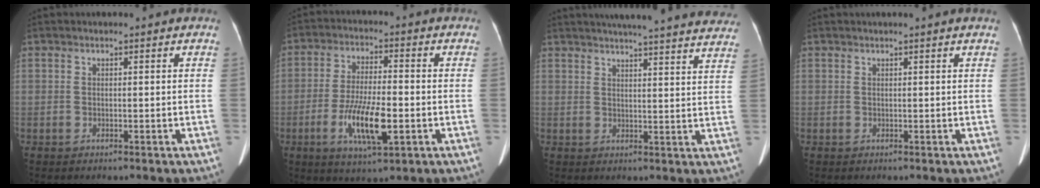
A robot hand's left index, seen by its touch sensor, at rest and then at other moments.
{"total": 9.9, "force": [-3.1, 2.2, 9.1], "torque": [-0.180, -0.011, -0.053]}
{"total": 27.2, "force": [25.0, 2.3, 10.6], "torque": [-0.157, -0.043, 0.290]}
{"total": 0.7, "force": [0.5, -0.3, 0.4], "torque": [-0.011, -0.002, 0.017]}